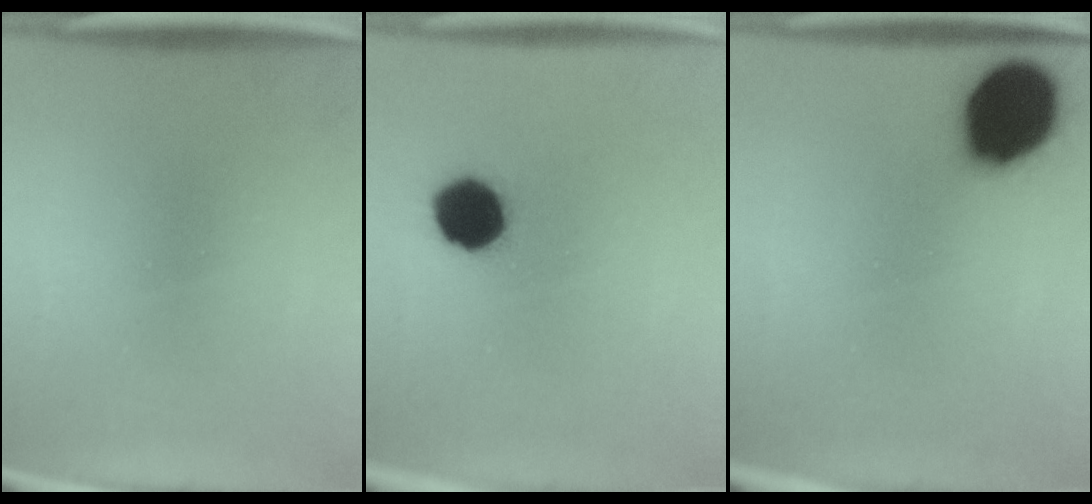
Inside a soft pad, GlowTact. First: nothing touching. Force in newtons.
{"total": 10.3}
{"total": 16.4}